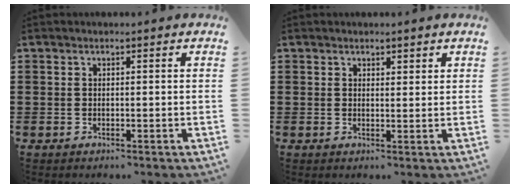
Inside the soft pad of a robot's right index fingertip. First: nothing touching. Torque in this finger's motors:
{"motor_torque": [0.02, 0.06, -0.04, 0.01]}